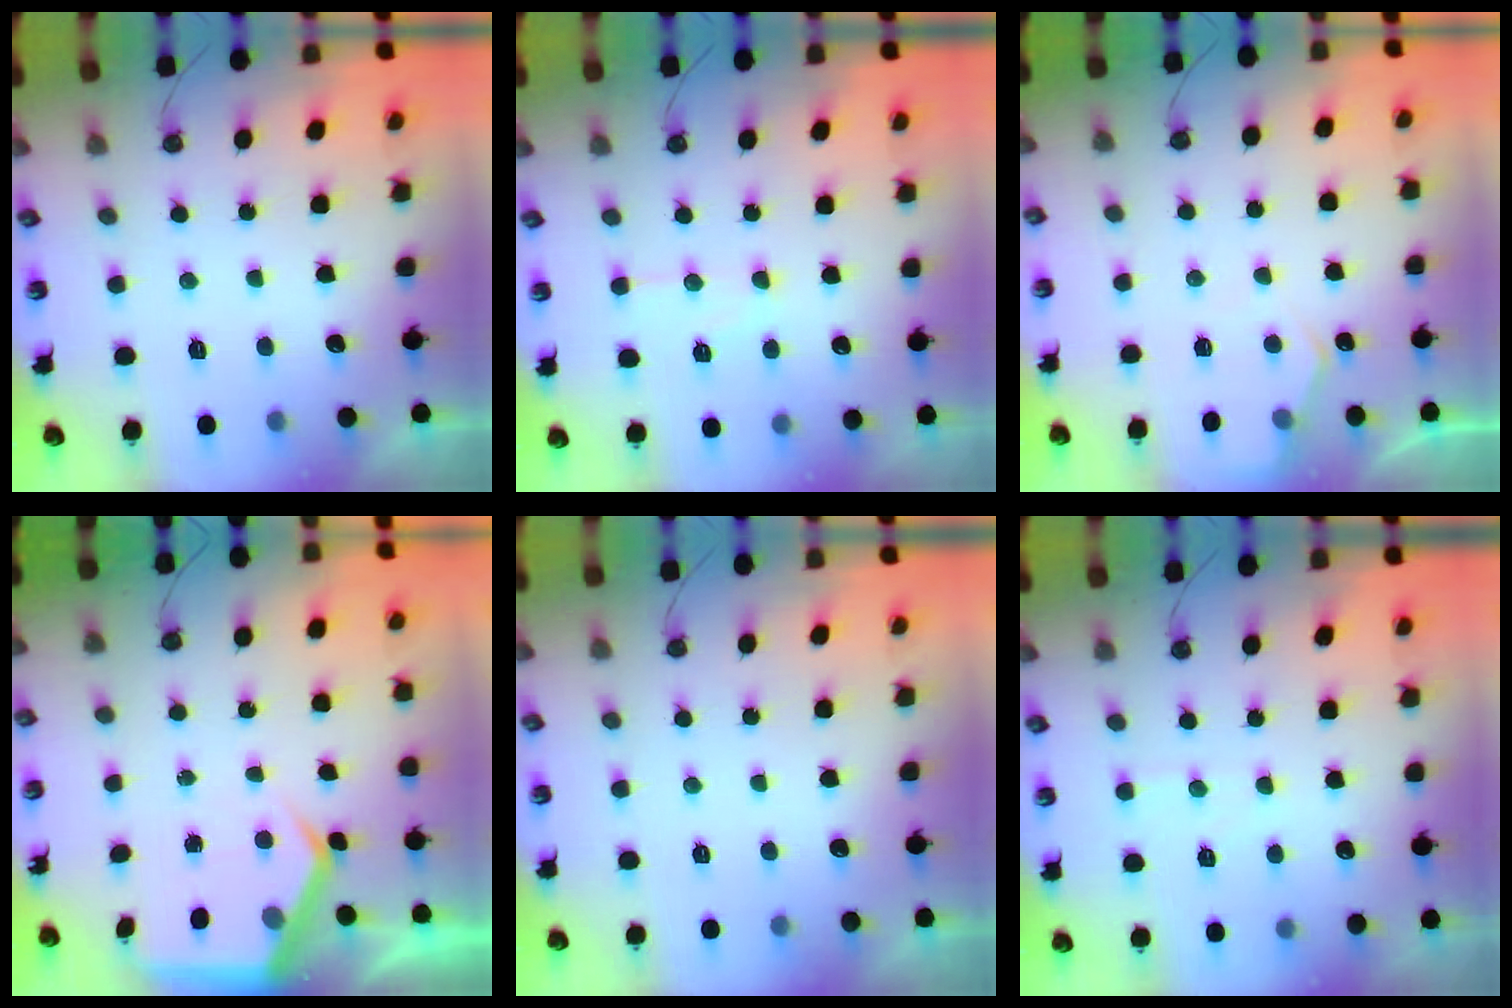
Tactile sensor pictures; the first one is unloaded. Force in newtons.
{"total": 9.0, "press": 9.0, "slide": 0.7}
{"total": 5.1, "press": 5.0, "slide": 0.7}
{"total": 6.7, "press": 6.7, "slide": 0.6}
{"total": 0.0}
{"total": 3.9, "press": 3.9, "slide": 0.6}